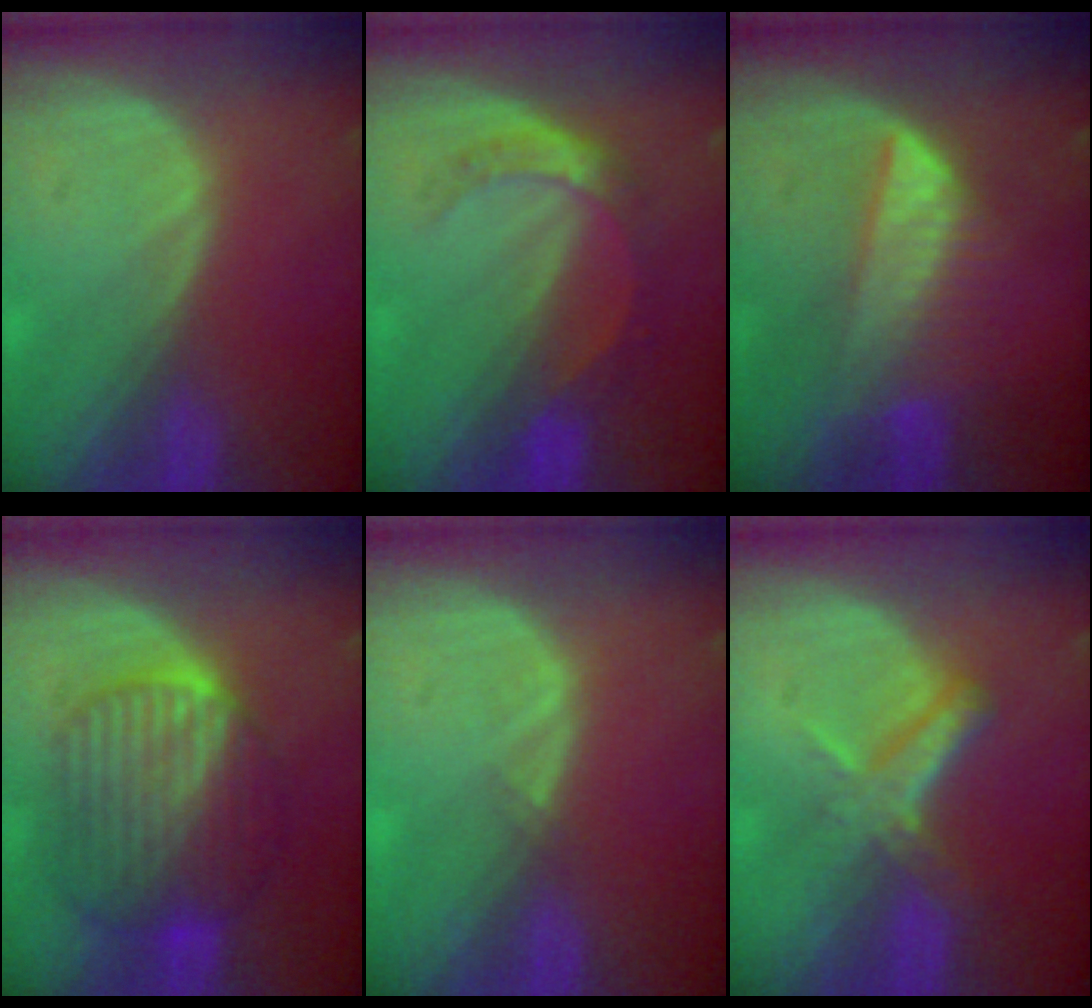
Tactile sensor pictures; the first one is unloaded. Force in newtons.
{"total": 5.4, "press": 4.7, "slide": 2.5}
{"total": 6.3, "press": 6.3, "slide": 0.4}
{"total": 9.7, "press": 9.7, "slide": 0.6}
{"total": 0.7, "press": 0.5, "slide": 0.4}
{"total": 5.5, "press": 4.9, "slide": 2.6}